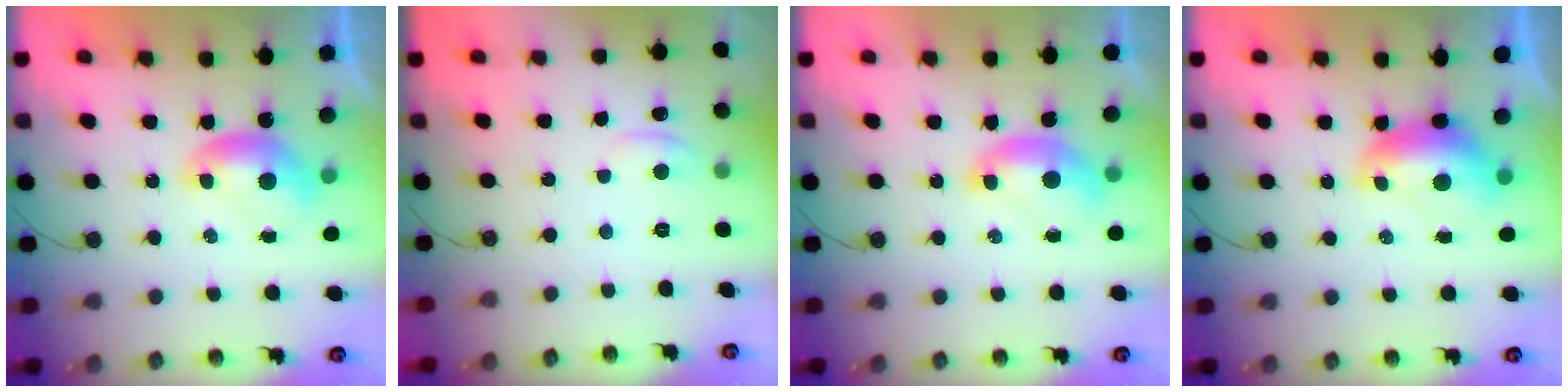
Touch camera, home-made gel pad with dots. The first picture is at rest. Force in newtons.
{"total": 1.5, "press": 1.5, "slide": 0.4}
{"total": 1.8, "press": 1.7, "slide": 0.6}
{"total": 1.7, "press": 1.5, "slide": 0.6}